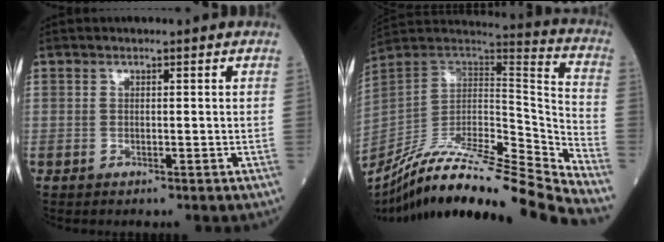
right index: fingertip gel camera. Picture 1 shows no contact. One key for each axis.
{"total": 30.1, "fx": -26.8, "fy": -0.5, "fz": 13.7, "tx": -0.195, "ty": -0.038, "tz": -0.427}